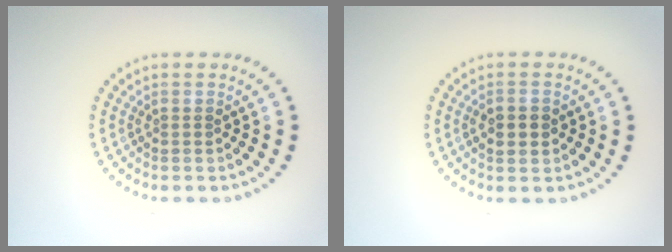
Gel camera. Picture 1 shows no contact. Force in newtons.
{"total": 2.2, "press": 2.1, "slide": 0.3}